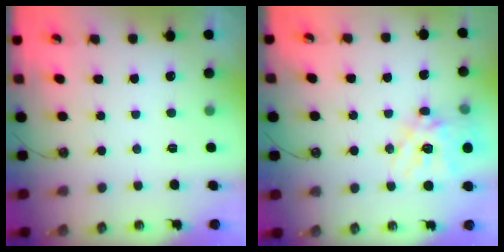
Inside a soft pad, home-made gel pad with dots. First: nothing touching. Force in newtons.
{"total": 17.9, "press": 17.7, "slide": 2.6}